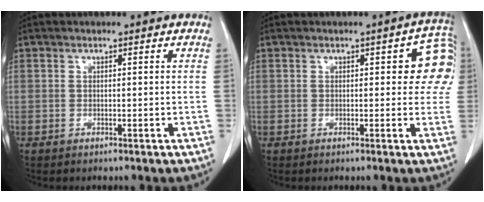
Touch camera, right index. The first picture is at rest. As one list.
[{"total": 6.9, "force": [1.7, 3.1, 6.0], "torque": [-0.046, 0.021, 0.012]}]